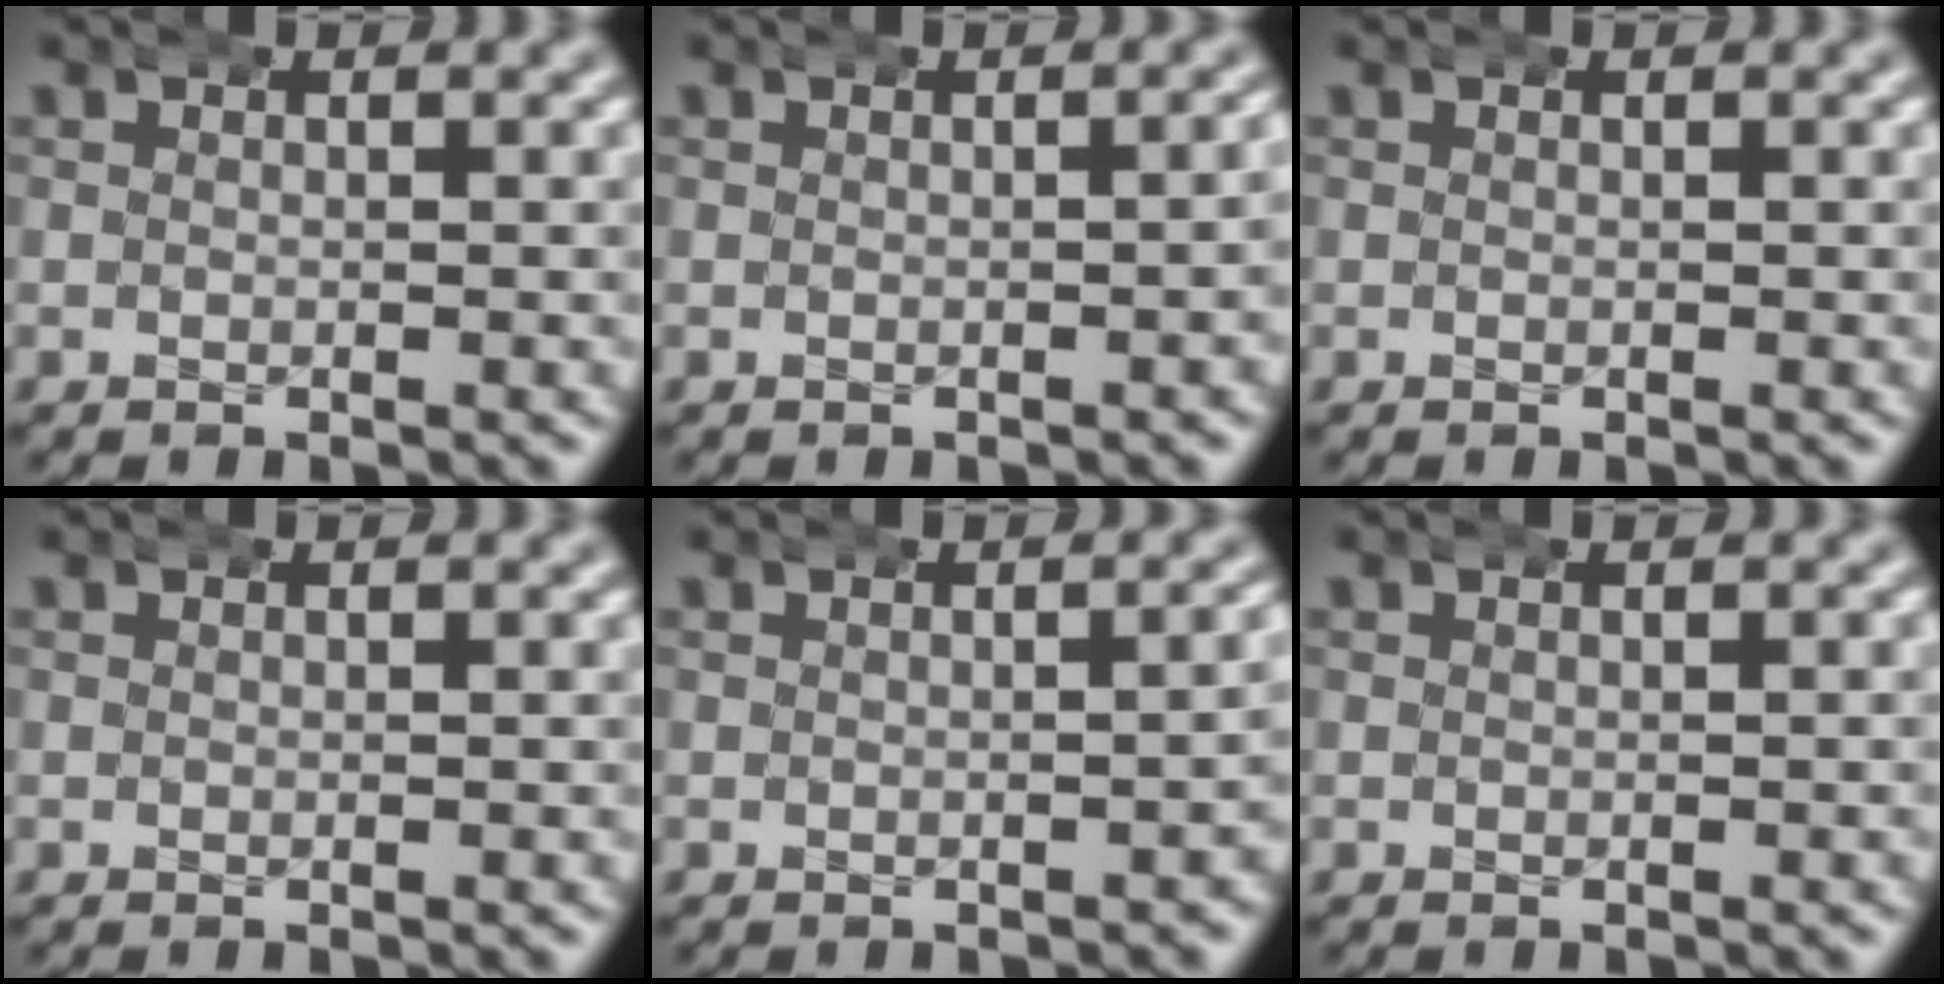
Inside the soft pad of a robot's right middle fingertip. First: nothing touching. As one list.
[{"total": 1.3, "force": [-0.1, 0.5, 1.2], "torque": [-0.007, 0.013, -0.005]}, {"total": 0.0}, {"total": 0.0}, {"total": 1.6, "force": [-0.6, 0.7, 1.3], "torque": [-0.009, 0.009, -0.009]}, {"total": 0.0}]